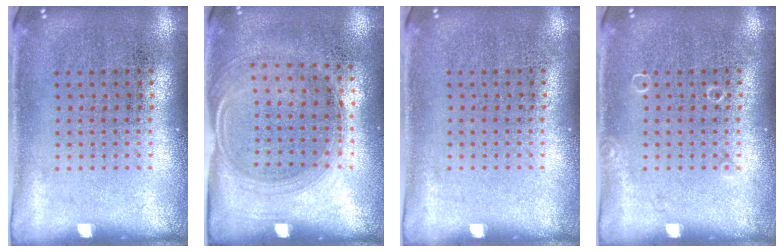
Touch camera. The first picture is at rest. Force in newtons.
{"total": 1.5, "press": 1.3, "slide": 0.8}
{"total": 0.0}
{"total": 0.5, "press": 0.5, "slide": 0.1}